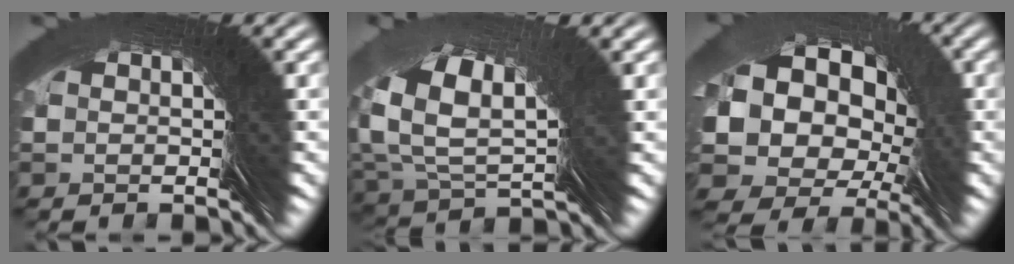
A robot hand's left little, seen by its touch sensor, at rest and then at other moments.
{"total": 4.5, "force": [2.0, 2.3, 3.3], "torque": [-0.073, 0.007, 0.033]}
{"total": 9.7, "force": [2.7, 9.1, 2.1], "torque": [-0.102, -0.012, 0.036]}